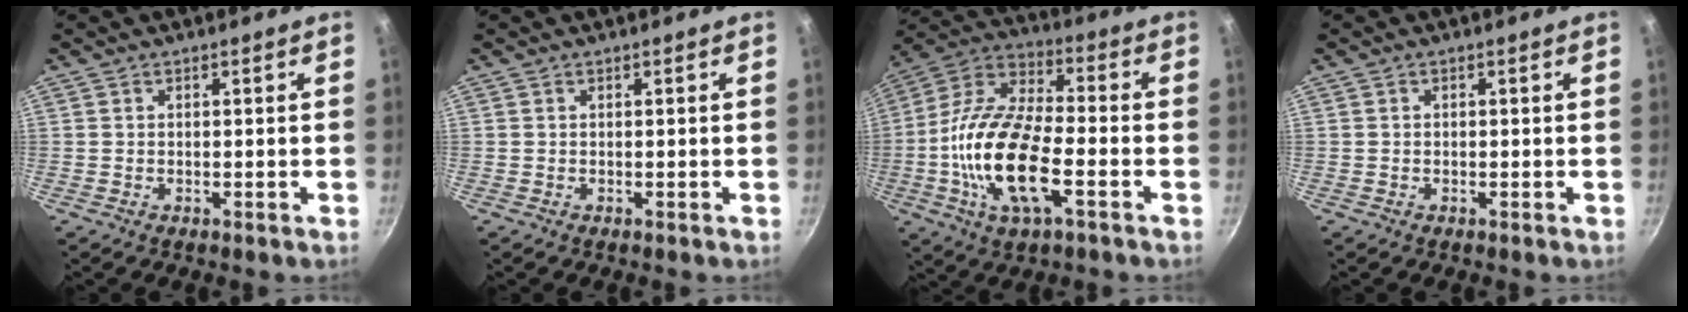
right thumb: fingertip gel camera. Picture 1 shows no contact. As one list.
[{"total": 0.0}, {"total": 19.3, "force": [-5.0, 8.0, 16.8], "torque": [-0.324, 0.028, -0.113]}, {"total": 0.0}]